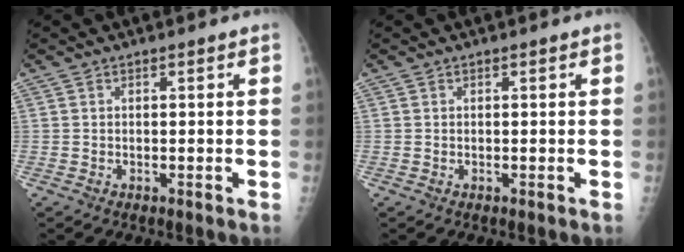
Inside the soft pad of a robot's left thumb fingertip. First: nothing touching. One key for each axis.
{"total": 0.5, "fx": 0.1, "fy": 0.3, "fz": 0.5, "tx": -0.010, "ty": 0.004, "tz": 0.006}